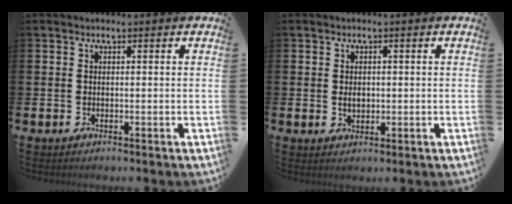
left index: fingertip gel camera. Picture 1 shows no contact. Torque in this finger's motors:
{"motor_torque": [0.49, 0.01, 0.02, 0.04]}